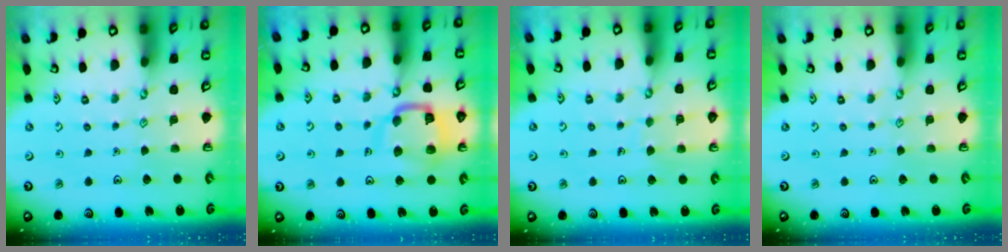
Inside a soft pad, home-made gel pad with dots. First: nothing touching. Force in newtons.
{"total": 13.2, "press": 13.1, "slide": 1.5}
{"total": 3.9, "press": 3.9, "slide": 0.2}
{"total": 0.0}